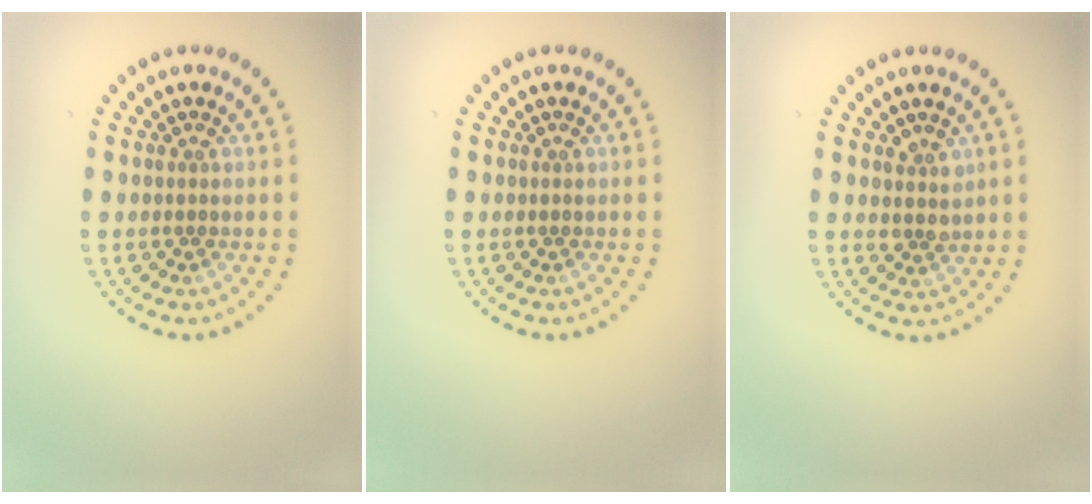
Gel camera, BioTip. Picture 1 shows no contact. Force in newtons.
{"total": 0.0}
{"total": 1.7, "press": 1.5, "slide": 0.7}